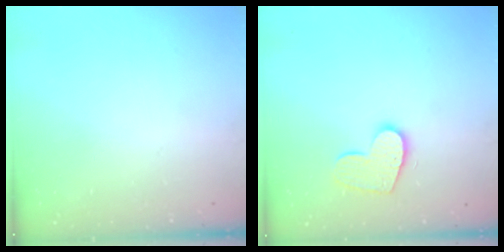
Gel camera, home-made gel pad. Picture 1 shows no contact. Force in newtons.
{"total": 10.6, "press": 10.5, "slide": 0.8}